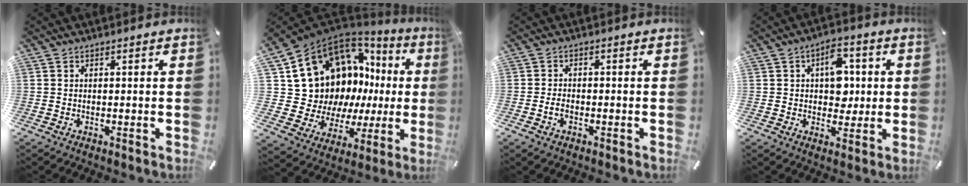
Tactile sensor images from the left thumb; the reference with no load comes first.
{"total": 17.9, "force": [6.9, 13.9, 8.8], "torque": [-0.149, -0.068, 0.166]}
{"total": 2.5, "force": [-0.9, 1.5, 1.7], "torque": [-0.039, 0.002, -0.019]}
{"total": 9.2, "force": [1.5, 6.6, 6.2], "torque": [-0.069, -0.002, 0.020]}